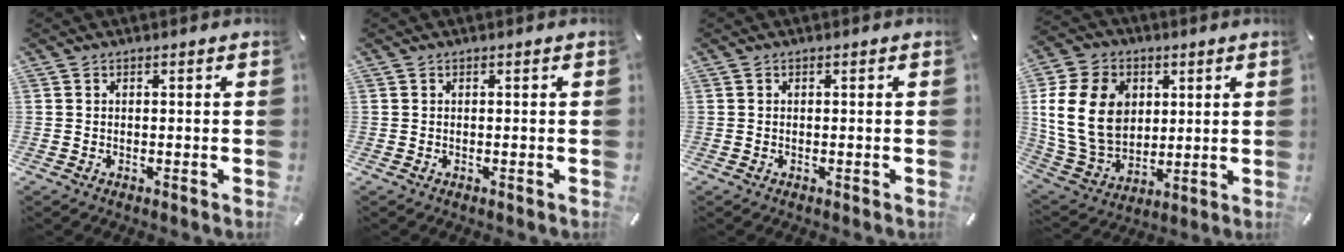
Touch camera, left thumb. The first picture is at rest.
{"total": 0.0}
{"total": 0.0}
{"total": 17.7, "force": [3.3, 14.0, 10.3], "torque": [-0.235, -0.003, 0.063]}